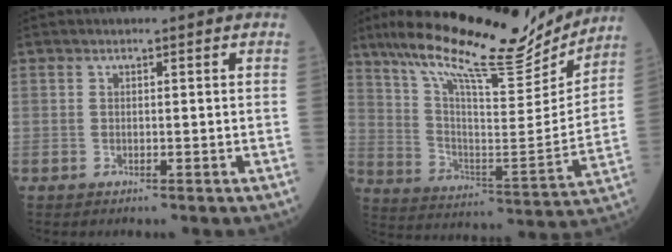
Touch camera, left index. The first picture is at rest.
{"total": 22.9, "force": [19.1, 3.8, 12.0], "torque": [-0.213, -0.003, 0.297]}